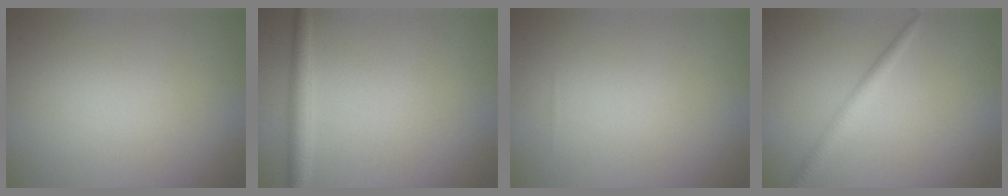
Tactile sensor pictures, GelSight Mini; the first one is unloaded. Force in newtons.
{"total": 2.2, "press": 2.2, "slide": 0.1}
{"total": 0.0}
{"total": 1.8, "press": 1.8, "slide": 0.1}